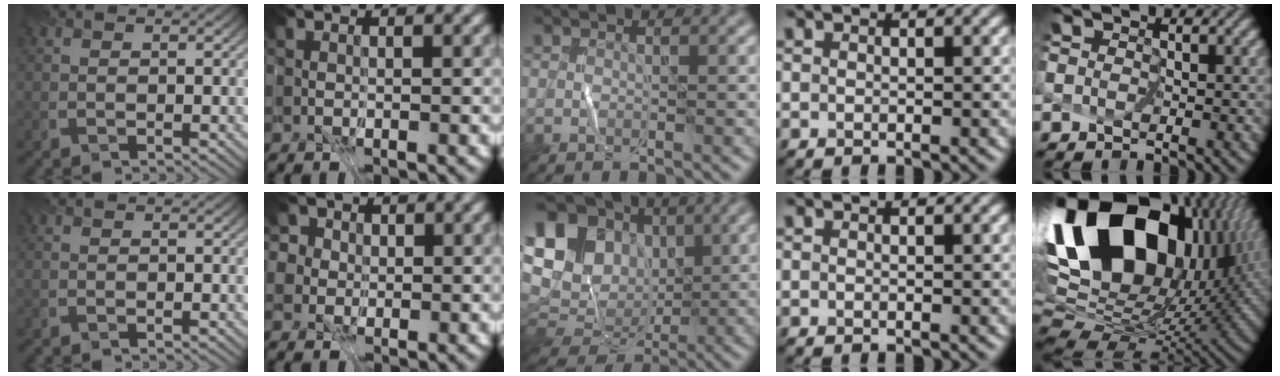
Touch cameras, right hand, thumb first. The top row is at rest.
{"index": {"total": 7.8, "force": [4.5, 5.2, 3.7], "torque": [-0.077, 0.024, 0.052]}, "middle": {"total": 15.3, "force": [2.9, 12.1, 8.9], "torque": [-0.186, 0.024, 0.038]}, "little": {"total": 20.8, "force": [8.0, 11.8, 15.2], "torque": [-0.312, 0.040, 0.150]}}